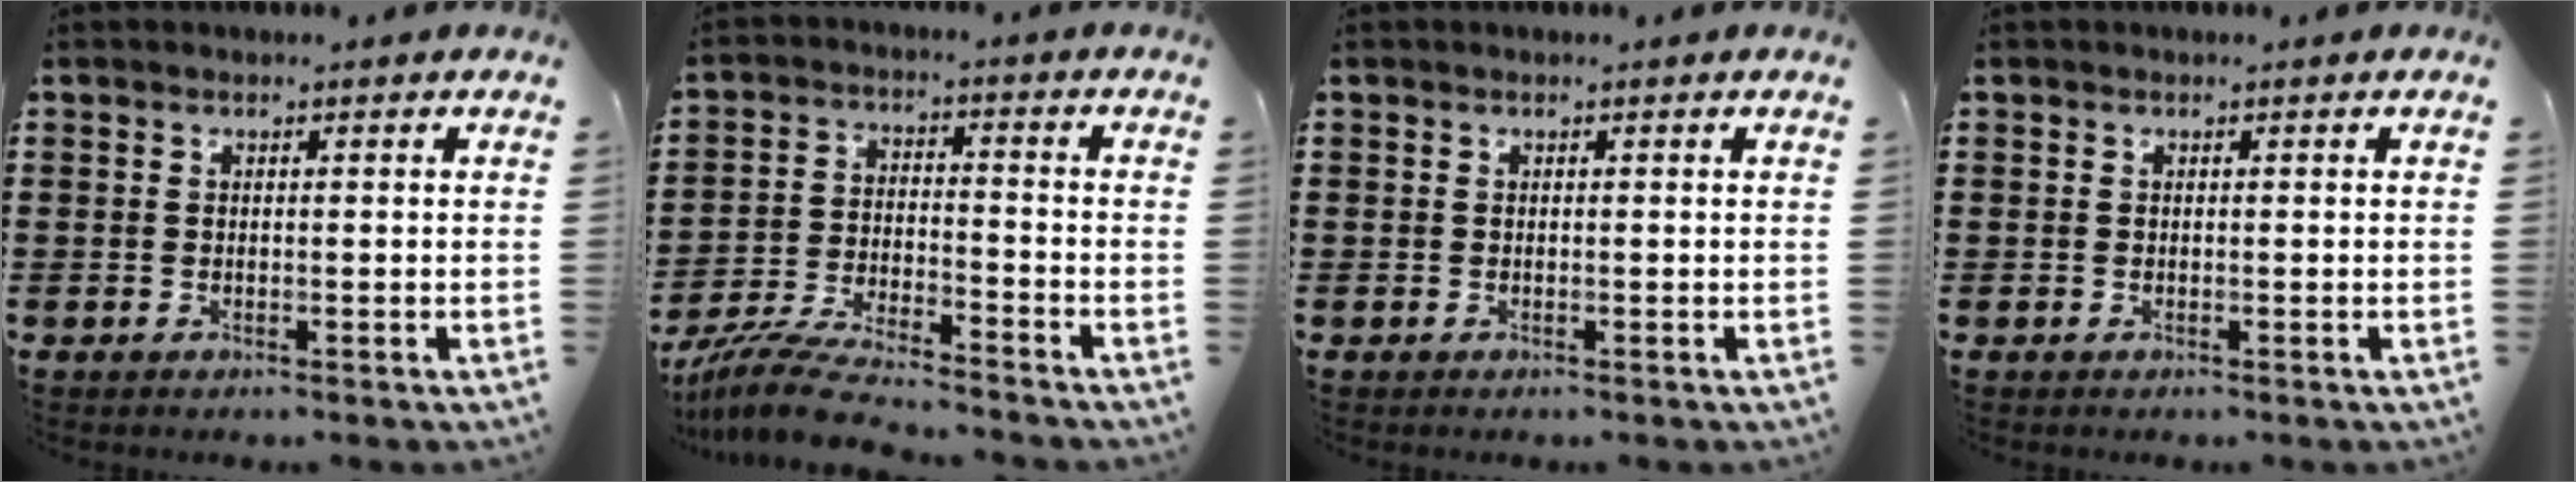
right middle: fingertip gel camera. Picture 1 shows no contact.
{"total": 7.9, "force": [-7.4, 0.6, 2.8], "torque": [-0.061, 0.005, -0.146]}
{"total": 0.0}
{"total": 0.0}